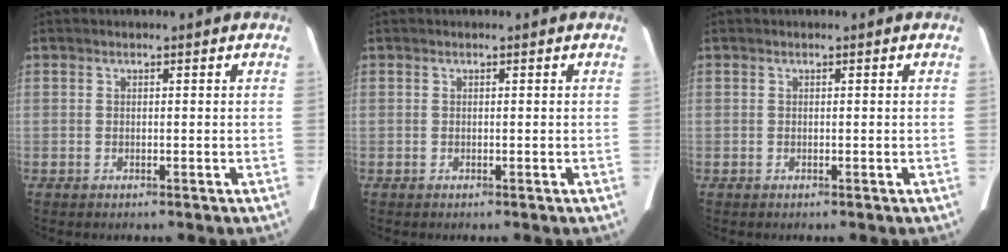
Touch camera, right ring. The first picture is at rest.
{"total": 0.0}
{"total": 0.0}